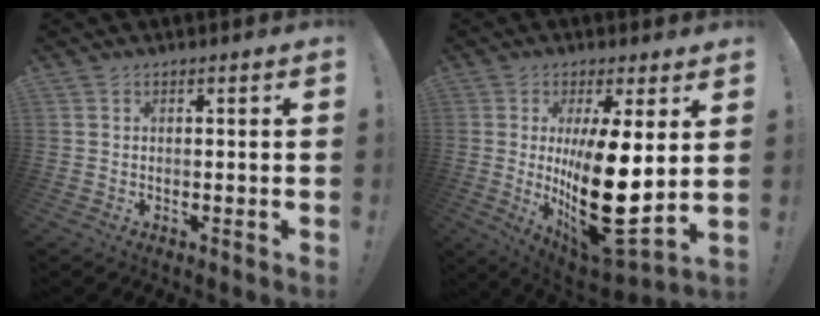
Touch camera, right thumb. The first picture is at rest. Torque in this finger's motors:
{"motor_torque": [1.87, 3.14, 2.37, -0.13, 0.74]}